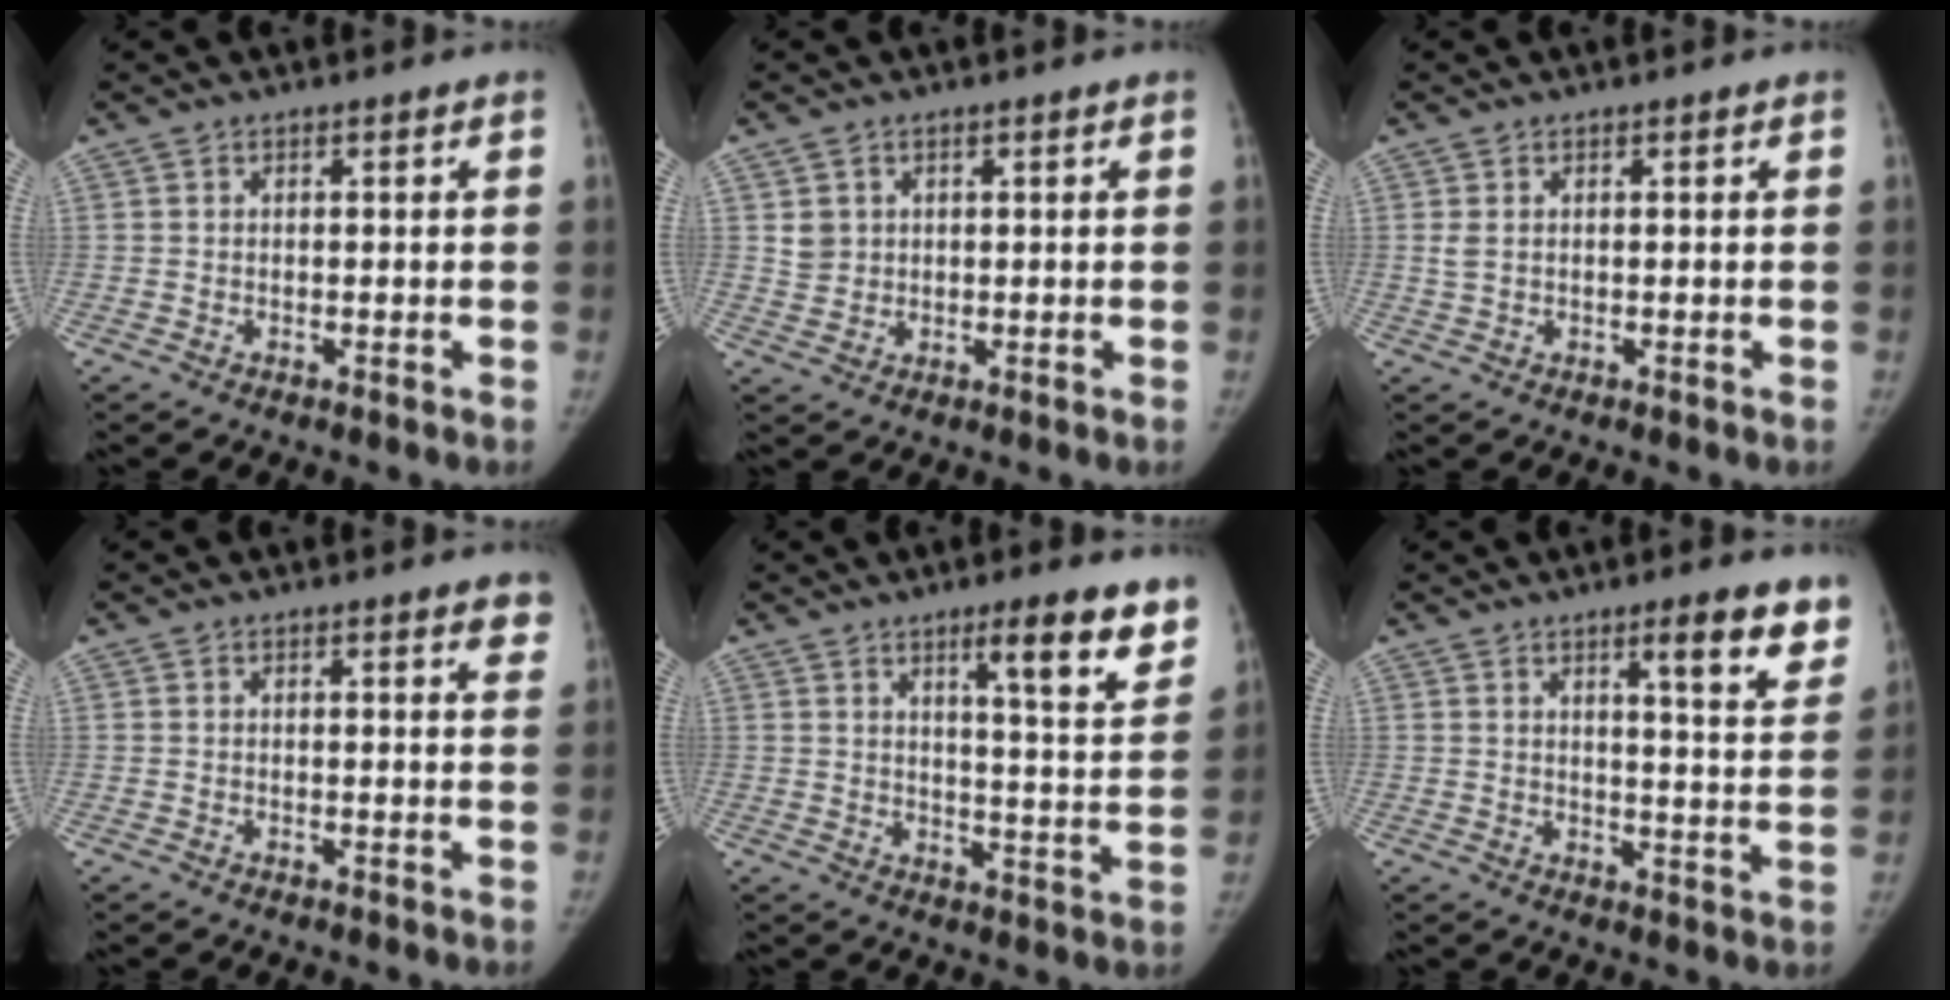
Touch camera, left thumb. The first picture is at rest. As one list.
[{"total": 3.1, "force": [1.0, 2.8, 0.8], "torque": [-0.003, -0.007, 0.024]}, {"total": 1.5, "force": [0.3, 1.0, 1.1], "torque": [-0.031, 0.002, 0.010]}, {"total": 2.9, "force": [2.1, 0.8, 1.8], "torque": [-0.004, -0.006, 0.018]}, {"total": 11.6, "force": [7.5, 1.8, 8.7], "torque": [-0.093, -0.047, 0.105]}, {"total": 10.1, "force": [6.5, 1.8, 7.5], "torque": [-0.071, -0.038, 0.086]}]